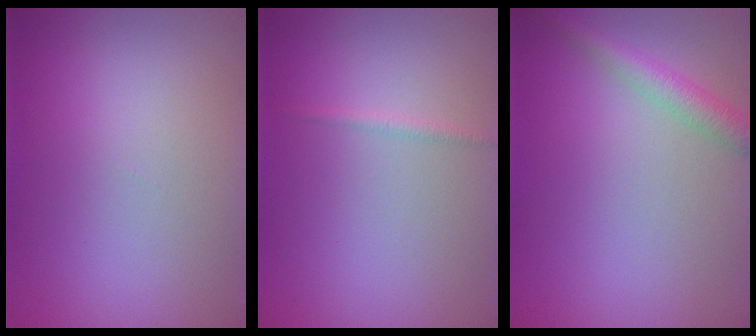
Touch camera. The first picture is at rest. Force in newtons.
{"total": 0.7, "press": 0.7, "slide": 0.0}
{"total": 2.8, "press": 2.8, "slide": 0.1}